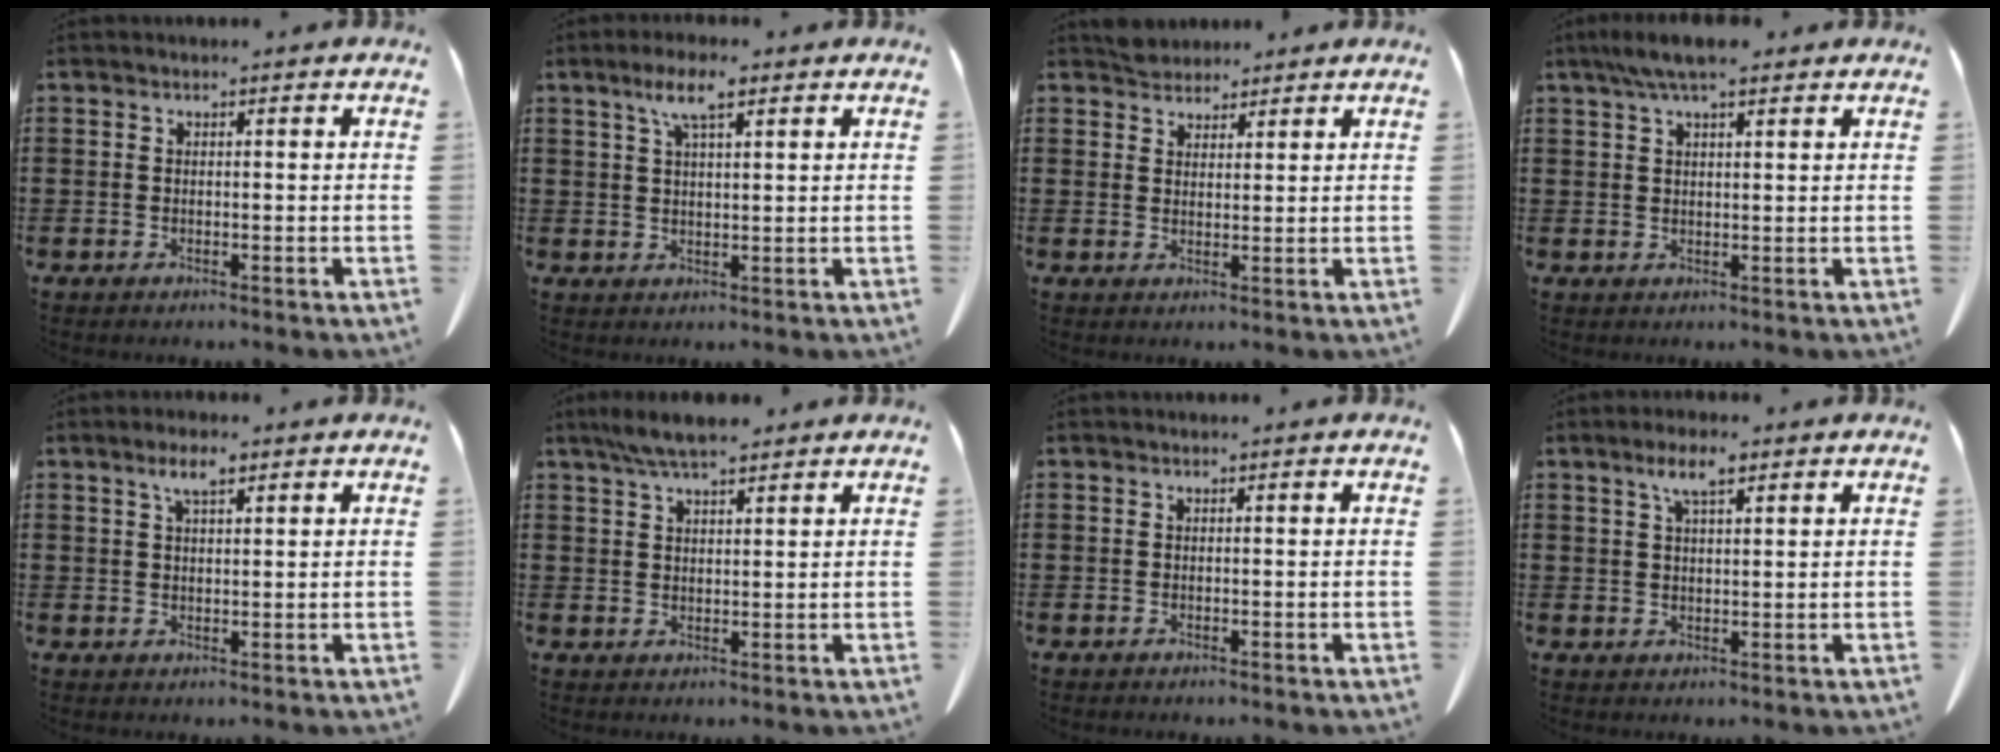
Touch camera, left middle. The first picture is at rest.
{"total": 5.5, "force": [3.1, 1.3, 4.3], "torque": [-0.093, 0.007, 0.054]}
{"total": 2.9, "force": [2.7, 0.9, 0.1], "torque": [-0.003, -0.004, 0.053]}
{"total": 4.8, "force": [3.2, 1.1, 3.4], "torque": [-0.072, 0.000, 0.059]}
{"total": 3.5, "force": [2.1, 0.9, 2.7], "torque": [-0.058, 0.004, 0.036]}
{"total": 5.0, "force": [4.0, 0.9, 2.9], "torque": [-0.066, -0.003, 0.075]}
{"total": 0.0}
{"total": 4.4, "force": [2.5, 1.2, 3.4], "torque": [-0.074, 0.005, 0.044]}